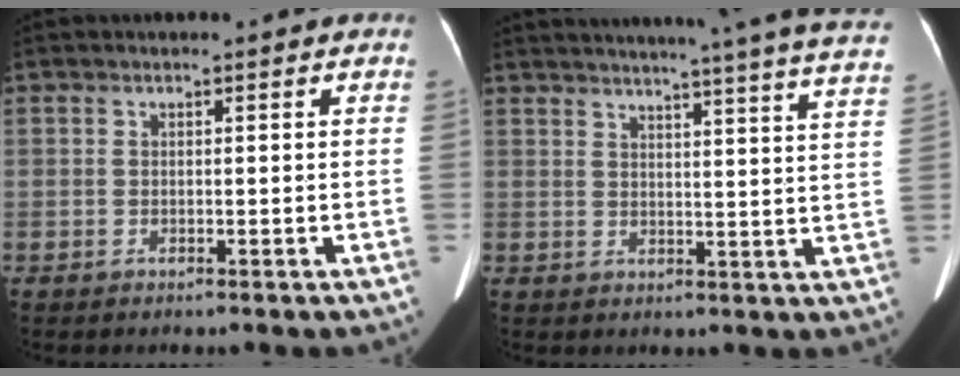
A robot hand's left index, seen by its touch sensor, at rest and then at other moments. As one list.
[{"total": 29.1, "force": [26.5, -0.5, 12.0], "torque": [-0.182, -0.065, 0.309]}]